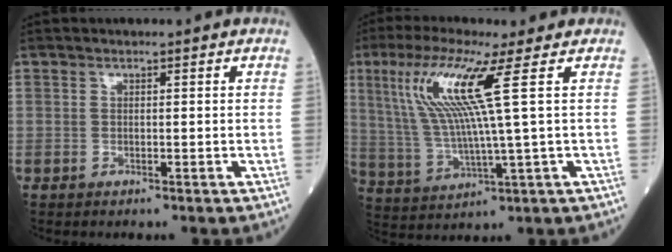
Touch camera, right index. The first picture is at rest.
{"total": 11.7, "force": [4.1, -1.3, 10.9], "torque": [-0.236, 0.003, 0.084]}